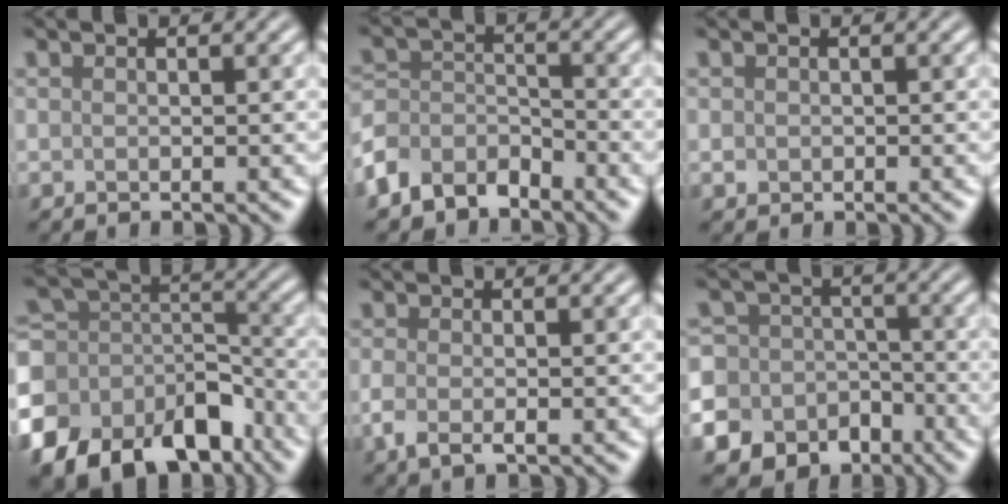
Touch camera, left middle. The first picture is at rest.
{"total": 5.0, "force": [-3.9, 2.8, 1.3], "torque": [-0.025, -0.002, -0.085]}
{"total": 0.7, "force": [0.0, 0.6, 0.2], "torque": [-0.001, -0.003, -0.002]}
{"total": 16.8, "force": [-9.8, 11.0, 8.0], "torque": [-0.177, -0.037, -0.132]}
{"total": 2.2, "force": [-0.7, 0.9, 1.8], "torque": [-0.043, -0.009, -0.018]}
{"total": 14.5, "force": [-7.8, 12.0, 2.3], "torque": [-0.070, -0.053, -0.129]}